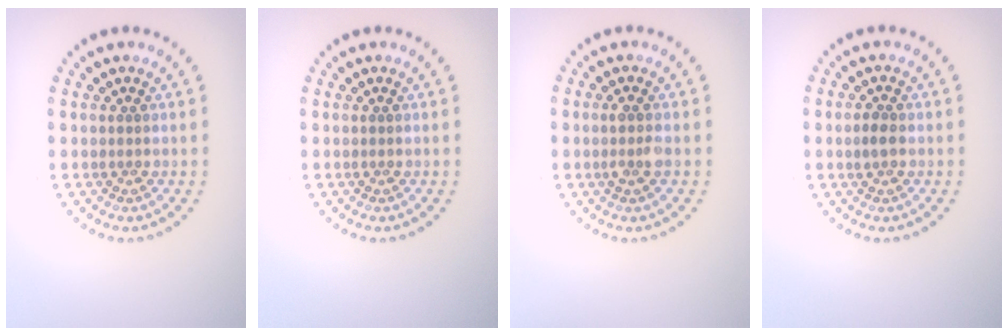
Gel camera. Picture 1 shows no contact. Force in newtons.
{"total": 0.0}
{"total": 1.5, "press": 1.3, "slide": 0.7}
{"total": 1.5, "press": 1.5, "slide": 0.3}